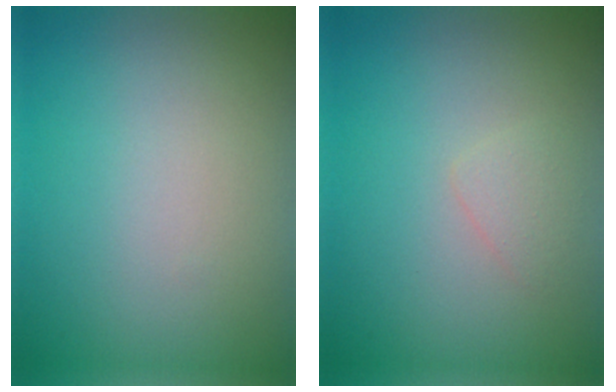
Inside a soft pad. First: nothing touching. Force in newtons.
{"total": 1.1, "press": 1.1, "slide": 0.1}